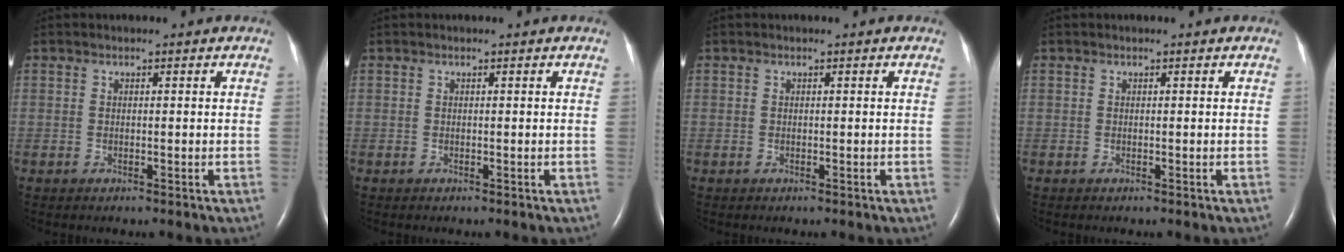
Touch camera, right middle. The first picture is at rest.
{"total": 0.0}
{"total": 0.0}
{"total": 0.0}